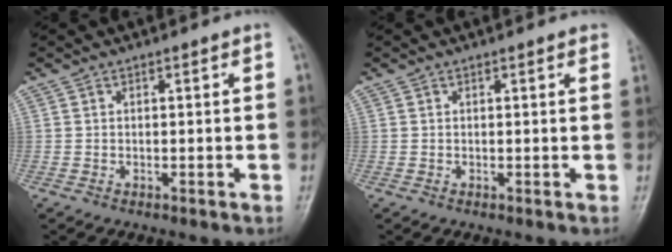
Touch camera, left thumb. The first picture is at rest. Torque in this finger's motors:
{"motor_torque": [0.37, 0.13, 0.07, -0.26, 0.00]}